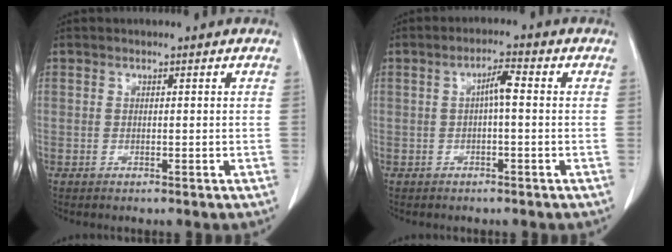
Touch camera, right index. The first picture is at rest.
{"total": 3.1, "force": [0.1, 0.4, 3.0], "torque": [-0.053, 0.008, 0.002]}